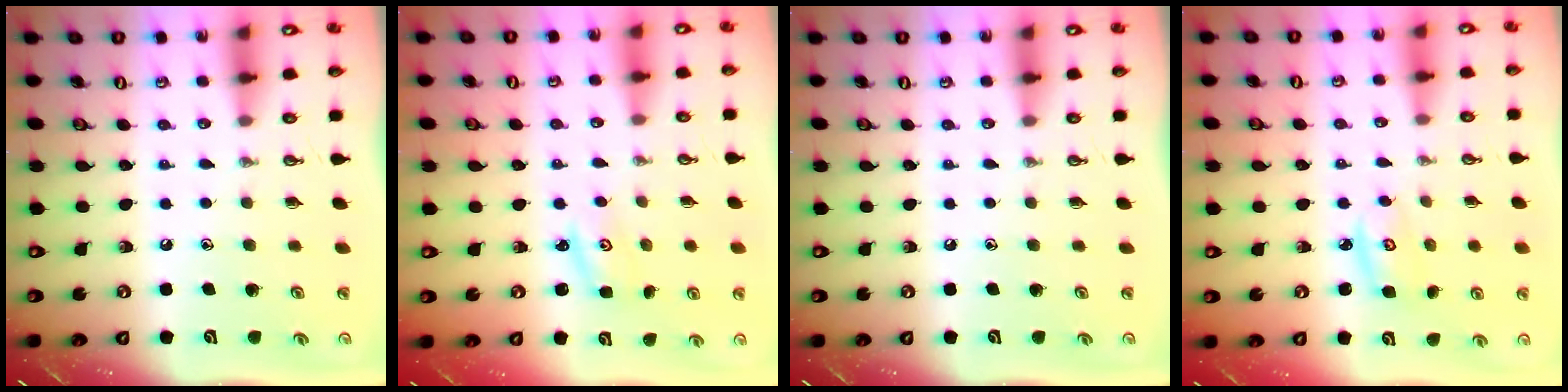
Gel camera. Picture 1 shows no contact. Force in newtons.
{"total": 2.0, "press": 2.0, "slide": 0.2}
{"total": 0.0}
{"total": 3.4, "press": 3.4, "slide": 0.3}